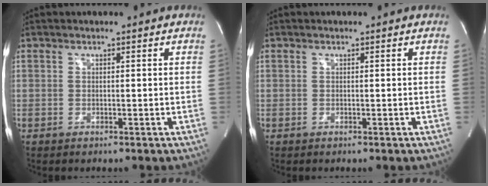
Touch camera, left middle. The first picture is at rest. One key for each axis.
{"total": 0.0}